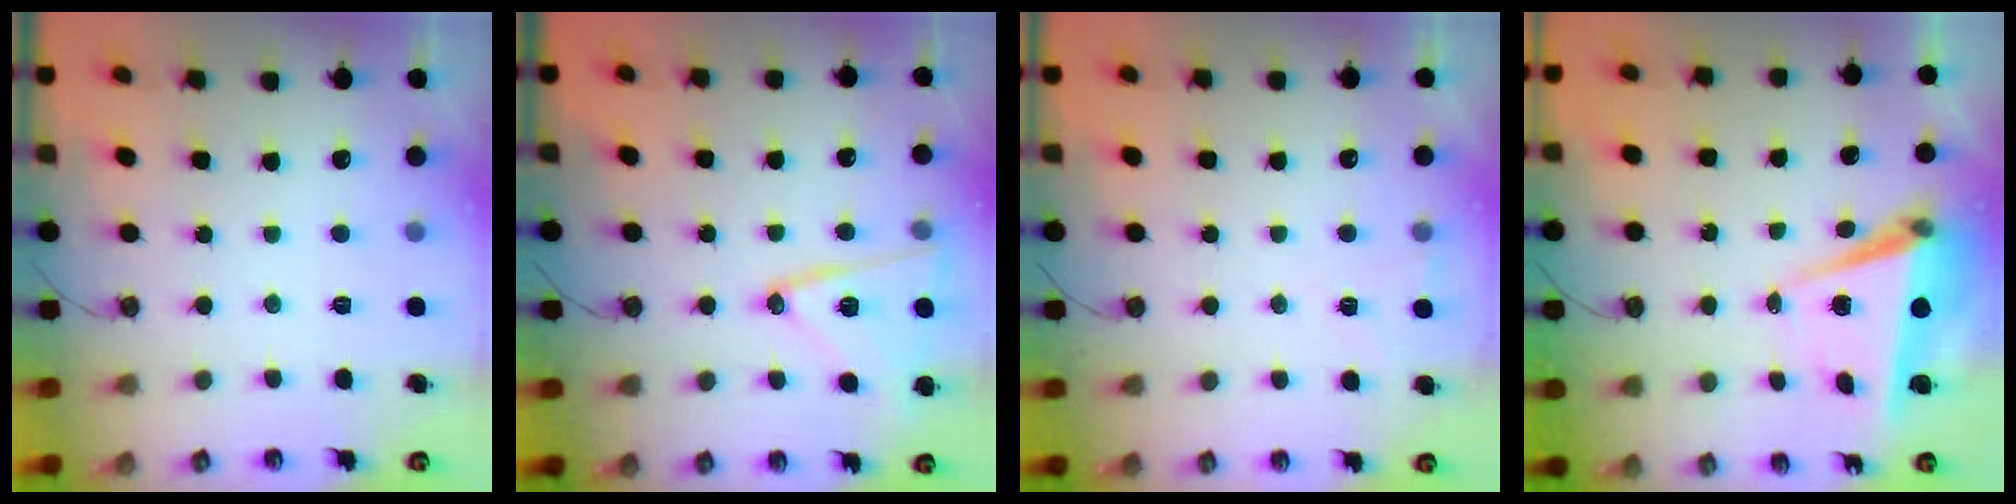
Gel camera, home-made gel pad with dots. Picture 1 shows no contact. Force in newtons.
{"total": 14.7, "press": 14.4, "slide": 3.1}
{"total": 2.6, "press": 2.1, "slide": 1.5}
{"total": 6.7, "press": 5.4, "slide": 3.9}